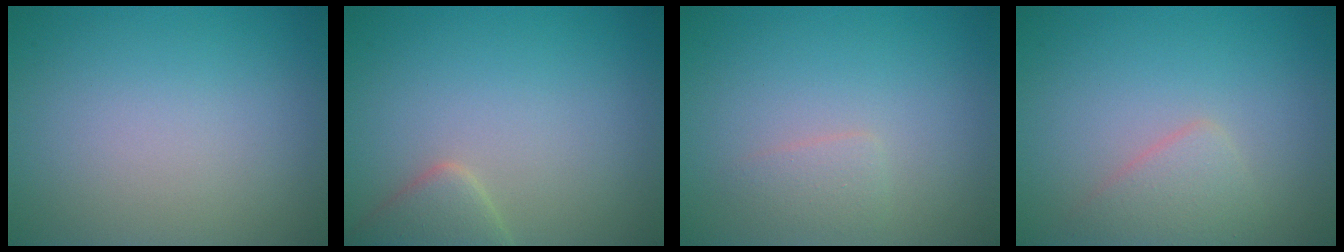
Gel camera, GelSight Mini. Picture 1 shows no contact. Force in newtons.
{"total": 2.7, "press": 2.7, "slide": 0.2}
{"total": 1.2, "press": 1.2, "slide": 0.1}
{"total": 2.2, "press": 2.1, "slide": 0.2}